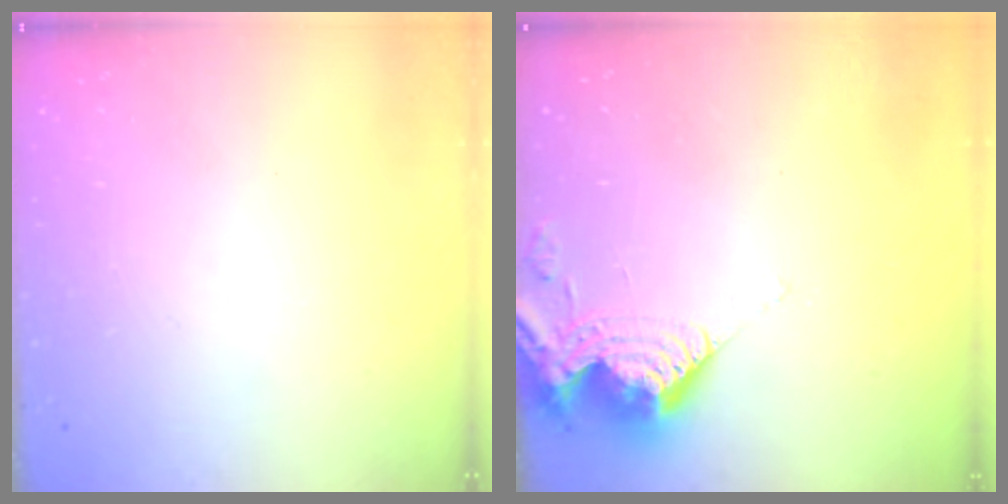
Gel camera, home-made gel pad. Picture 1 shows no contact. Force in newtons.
{"total": 9.6, "press": 9.5, "slide": 1.4}